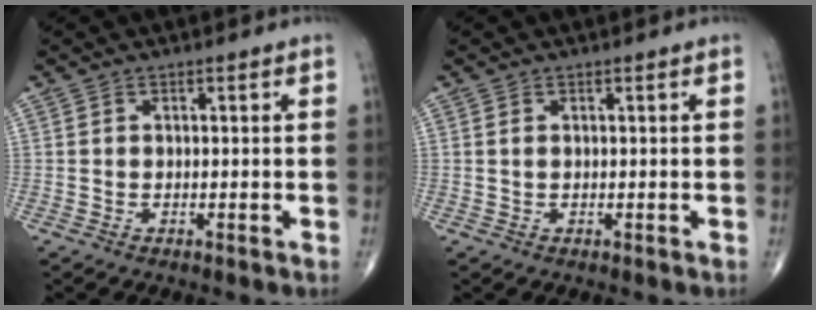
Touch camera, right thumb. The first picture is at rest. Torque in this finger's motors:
{"motor_torque": [-0.05, -0.17, 0.11, 0.28, -0.03]}